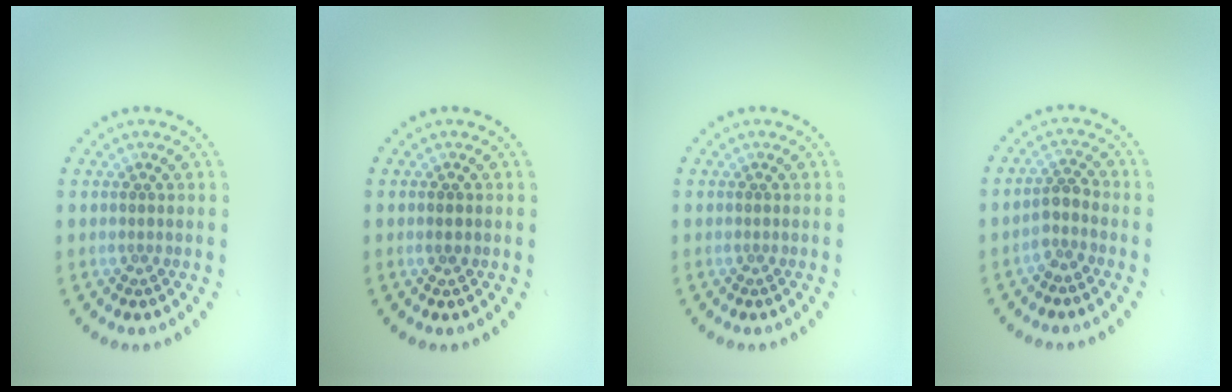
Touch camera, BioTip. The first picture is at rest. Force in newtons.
{"total": 1.0, "press": 1.0, "slide": 0.1}
{"total": 0.0}
{"total": 2.0, "press": 1.7, "slide": 1.1}